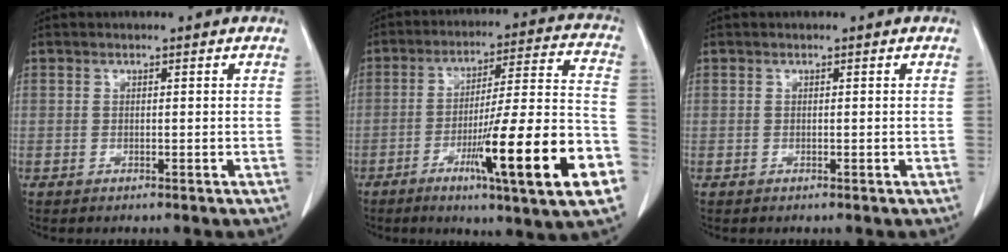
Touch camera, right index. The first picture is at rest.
{"total": 21.0, "force": [-8.3, 0.3, 19.3], "torque": [-0.261, -0.011, -0.128]}
{"total": 0.0}